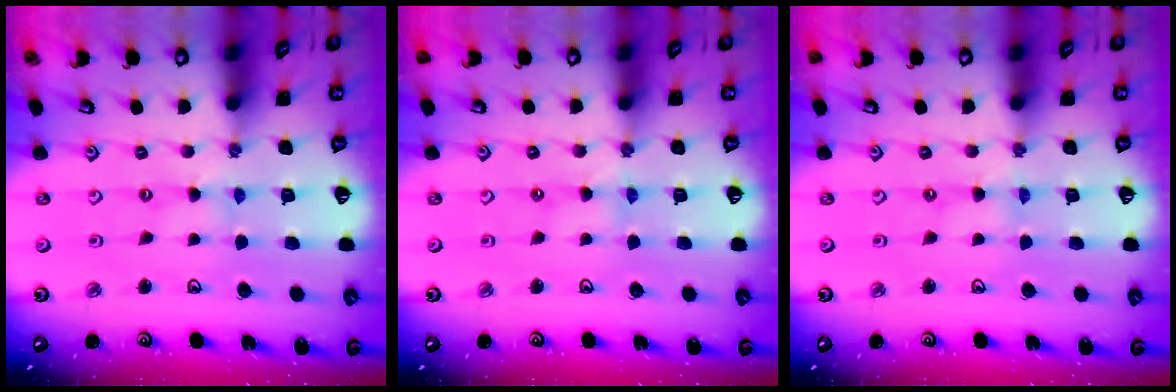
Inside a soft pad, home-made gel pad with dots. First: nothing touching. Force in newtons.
{"total": 0.6, "press": 0.6, "slide": 0.1}
{"total": 0.0}